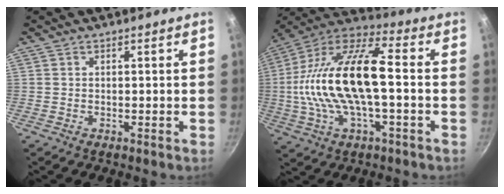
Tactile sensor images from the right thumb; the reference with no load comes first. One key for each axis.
{"total": 21.2, "fx": -0.7, "fy": 8.5, "fz": 19.4, "tx": -0.369, "ty": 0.038, "tz": -0.026}